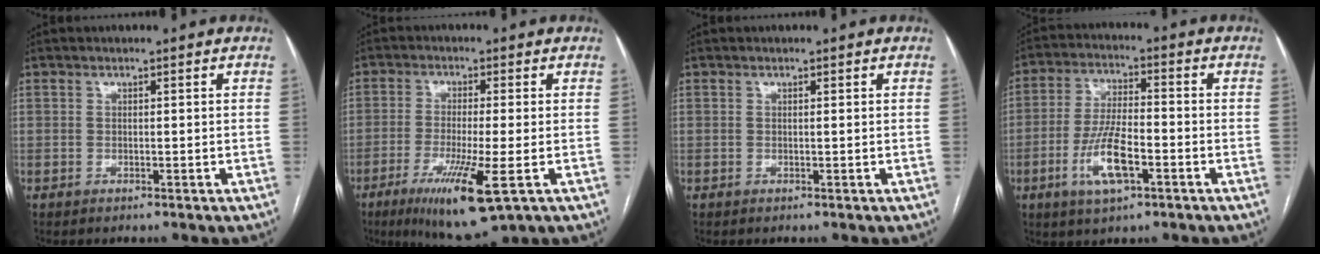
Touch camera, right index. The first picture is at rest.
{"total": 11.2, "force": [-4.8, 0.8, 10.1], "torque": [-0.185, -0.036, -0.075]}
{"total": 0.0}
{"total": 9.5, "force": [-3.8, 2.8, 8.3], "torque": [-0.171, -0.002, -0.067]}